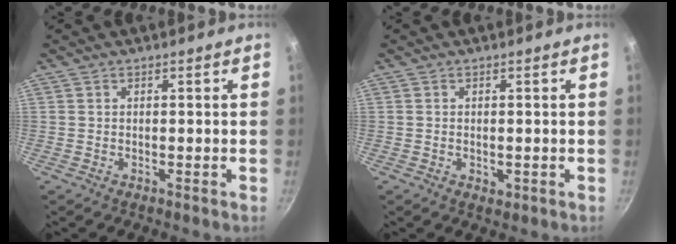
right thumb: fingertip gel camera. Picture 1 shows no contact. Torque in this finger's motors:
{"motor_torque": [-0.21, 0.22, -0.15, -0.24, -0.04]}